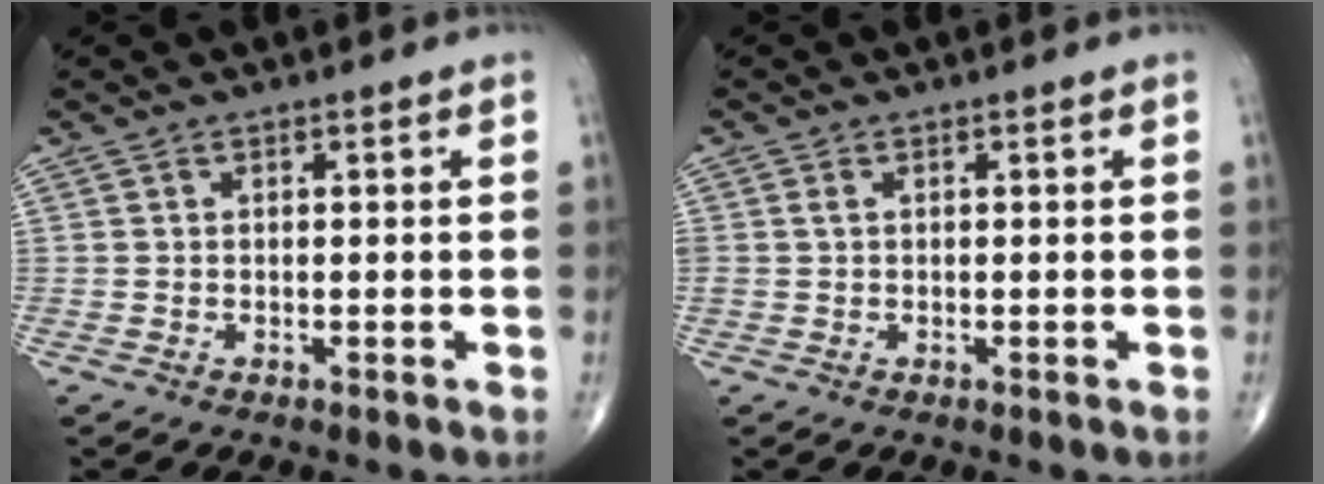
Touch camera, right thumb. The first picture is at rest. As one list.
[{"total": 1.0, "force": [0.3, 0.7, 0.7], "torque": [-0.020, 0.005, 0.009]}]